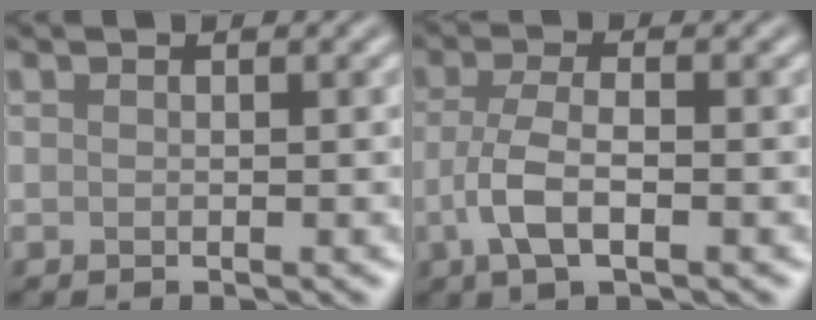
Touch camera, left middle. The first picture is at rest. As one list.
[{"total": 3.9, "force": [-1.2, 1.4, 3.4], "torque": [-0.080, -0.001, -0.027]}]